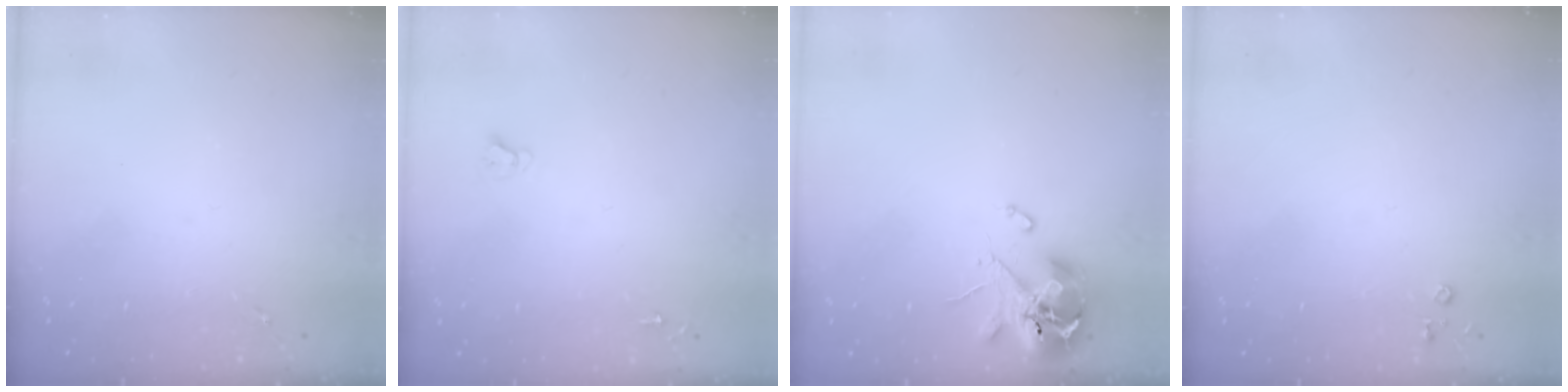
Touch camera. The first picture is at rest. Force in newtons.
{"total": 2.7, "press": 2.7, "slide": 0.2}
{"total": 10.7, "press": 10.6, "slide": 1.4}
{"total": 2.8, "press": 2.8, "slide": 0.3}